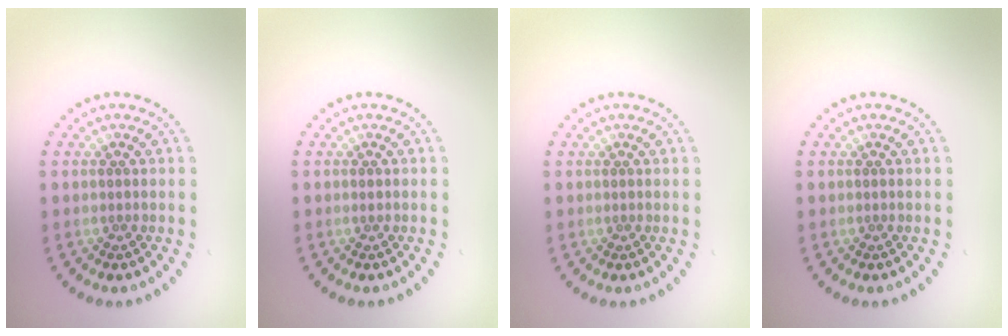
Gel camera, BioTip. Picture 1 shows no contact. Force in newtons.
{"total": 0.6, "press": 0.6, "slide": 0.1}
{"total": 0.0}
{"total": 0.0}